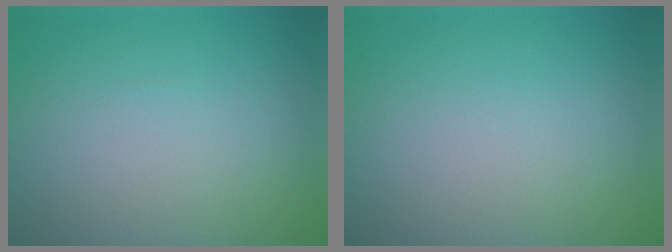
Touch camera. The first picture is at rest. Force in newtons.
{"total": 0.0}